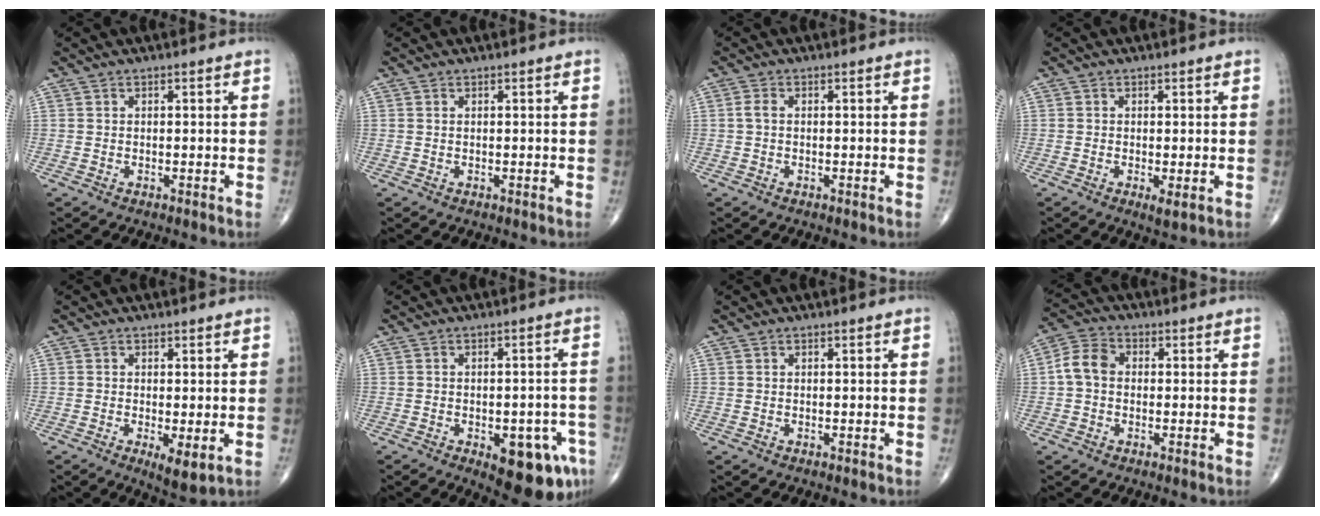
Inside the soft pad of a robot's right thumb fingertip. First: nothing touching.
{"total": 0.0}
{"total": 2.6, "force": [-0.3, 1.7, 2.0], "torque": [-0.041, 0.005, -0.014]}
{"total": 2.0, "force": [-0.4, 0.5, 1.9], "torque": [-0.031, -0.008, -0.009]}
{"total": 4.6, "force": [-1.1, 1.6, 4.2], "torque": [-0.064, -0.015, -0.016]}
{"total": 12.2, "force": [-5.6, 5.2, 9.6], "torque": [-0.093, 0.018, -0.062]}
{"total": 0.0}
{"total": 5.9, "force": [-0.1, 4.5, 3.8], "torque": [-0.068, 0.020, -0.011]}